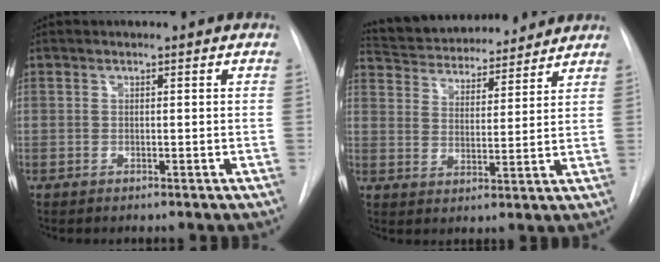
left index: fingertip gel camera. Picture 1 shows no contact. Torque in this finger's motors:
{"motor_torque": [-0.34, -0.76, 0.08, 0.02]}